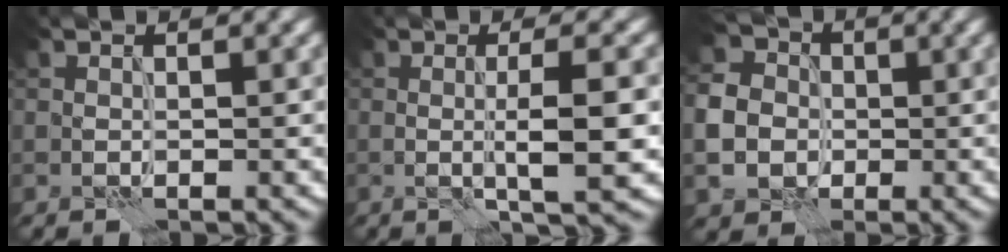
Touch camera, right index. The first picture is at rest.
{"total": 5.0, "force": [-0.5, 0.9, 4.9], "torque": [-0.073, 0.002, -0.007]}
{"total": 5.3, "force": [-0.7, 4.8, 2.1], "torque": [-0.064, 0.001, -0.010]}